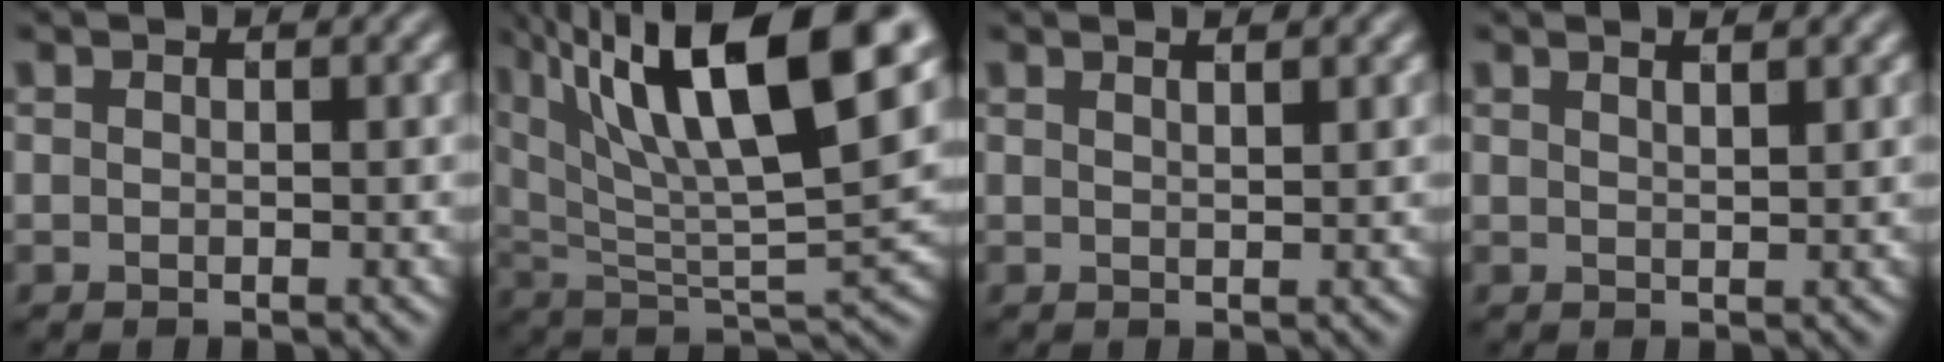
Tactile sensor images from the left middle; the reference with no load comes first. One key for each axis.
{"total": 14.9, "fx": 7.4, "fy": 4.3, "fz": 12.2, "tx": -0.217, "ty": 0.016, "tz": 0.134}
{"total": 2.1, "fx": 1.3, "fy": 0.8, "fz": 1.4, "tx": 0.004, "ty": 0.010, "tz": -0.004}
{"total": 2.4, "fx": 1.6, "fy": 0.8, "fz": 1.6, "tx": 0.004, "ty": 0.011, "tz": 0.000}